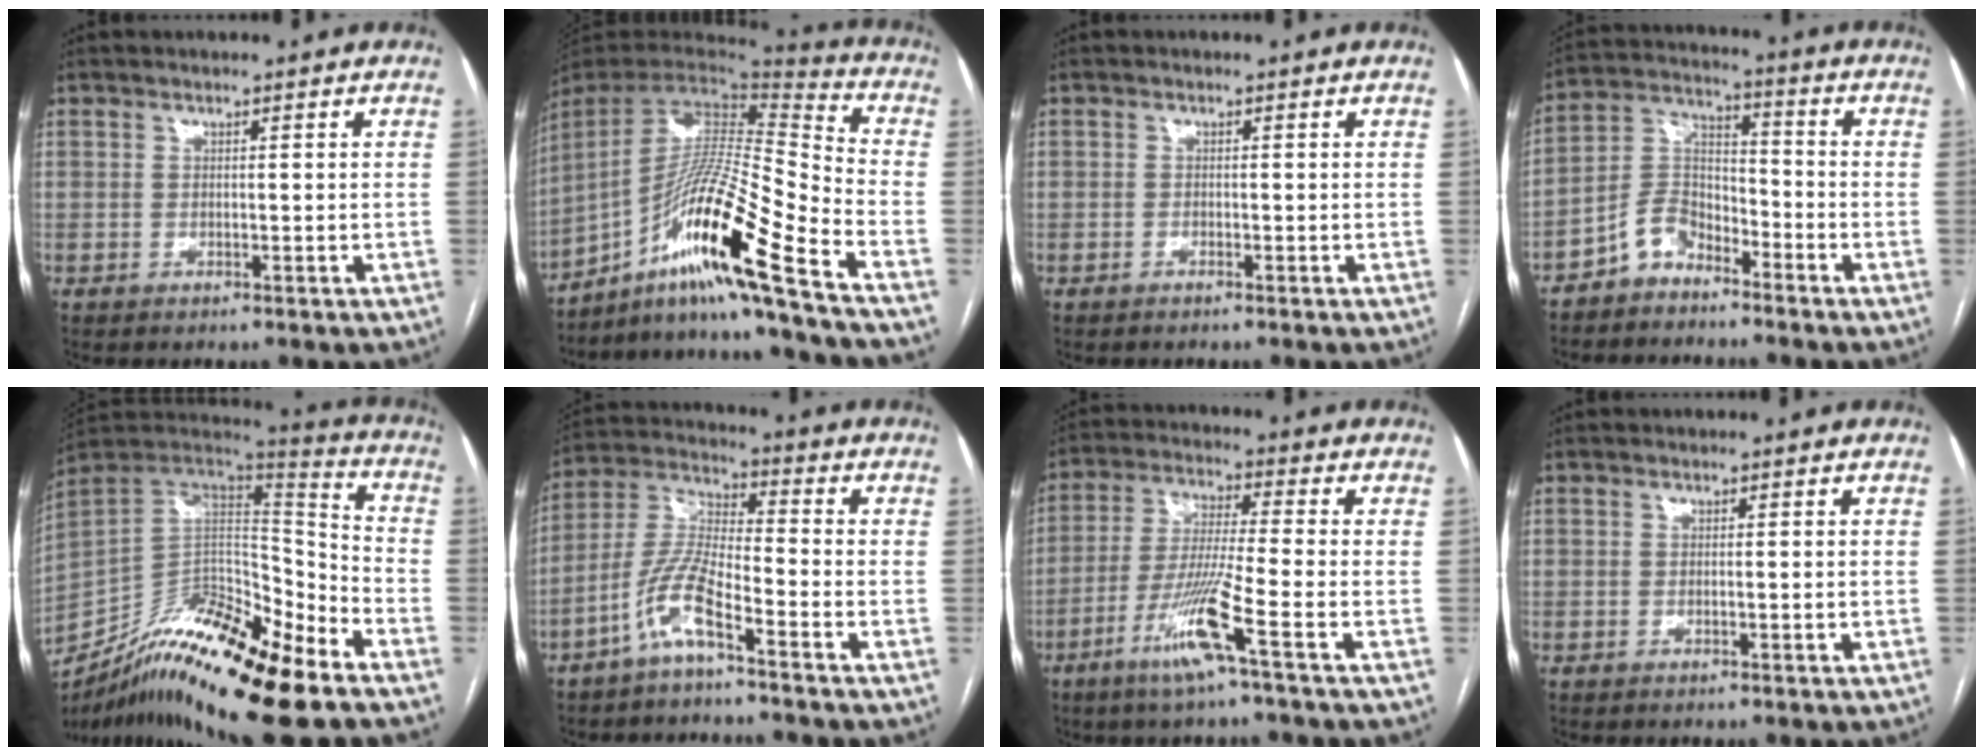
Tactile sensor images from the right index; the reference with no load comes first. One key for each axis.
{"total": 20.6, "fx": -12.6, "fy": -1.2, "fz": 16.2, "tx": -0.303, "ty": -0.010, "tz": -0.236}
{"total": 0.5, "fx": -0.4, "fy": 0.3, "fz": 0.1, "tx": -0.002, "ty": 0.001, "tz": -0.009}
{"total": 6.8, "fx": -5.0, "fy": 3.8, "fz": 2.8, "tx": -0.059, "ty": 0.017, "tz": -0.101}
{"total": 23.6, "fx": -17.7, "fy": 3.7, "fz": 15.2, "tx": -0.268, "ty": -0.007, "tz": -0.309}
{"total": 8.1, "fx": -5.0, "fy": 0.9, "fz": 6.3, "tx": -0.146, "ty": 0.002, "tz": -0.107}
{"total": 10.2, "fx": -5.1, "fy": -1.4, "fz": 8.8, "tx": -0.175, "ty": -0.020, "tz": -0.104}
{"total": 0.7, "fx": -0.1, "fy": -0.1, "fz": 0.7, "tx": -0.014, "ty": -0.002, "tz": 0.000}